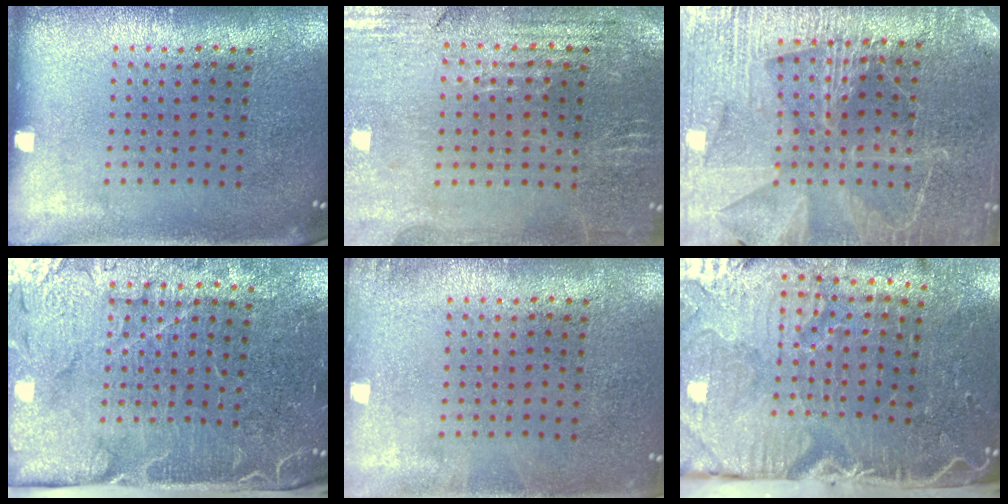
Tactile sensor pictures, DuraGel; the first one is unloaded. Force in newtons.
{"total": 1.3, "press": 1.3, "slide": 0.3}
{"total": 4.2, "press": 4.0, "slide": 1.4}
{"total": 4.6, "press": 3.9, "slide": 2.5}
{"total": 0.7, "press": 0.7, "slide": 0.1}
{"total": 5.4, "press": 4.4, "slide": 3.1}